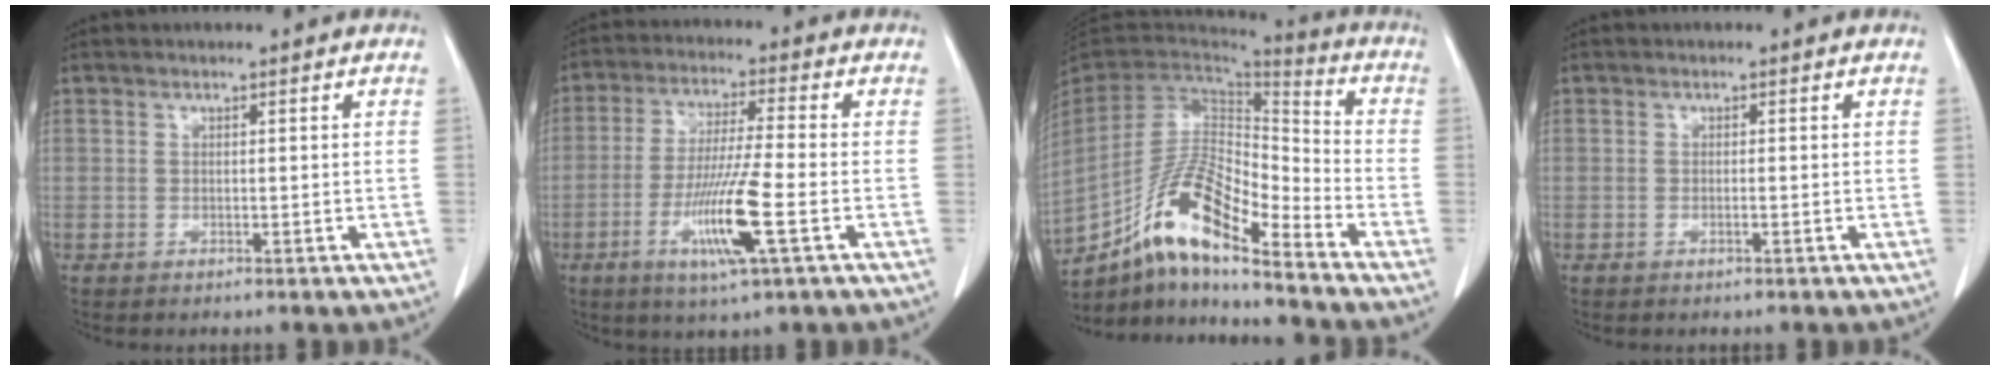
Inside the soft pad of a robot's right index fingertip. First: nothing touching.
{"total": 12.6, "force": [-4.4, -0.3, 11.9], "torque": [-0.235, -0.022, -0.085]}
{"total": 16.2, "force": [-11.0, 2.8, 11.6], "torque": [-0.223, 0.005, -0.200]}
{"total": 0.6, "force": [-0.3, -0.1, 0.6], "torque": [-0.011, 0.000, -0.003]}